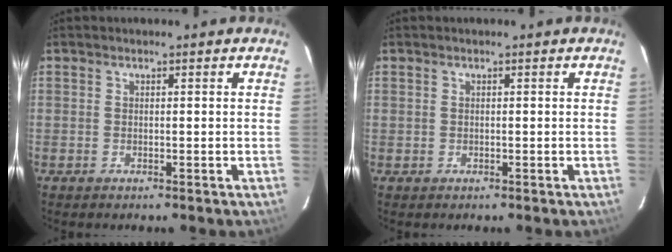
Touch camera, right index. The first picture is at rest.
{"total": 0.0}